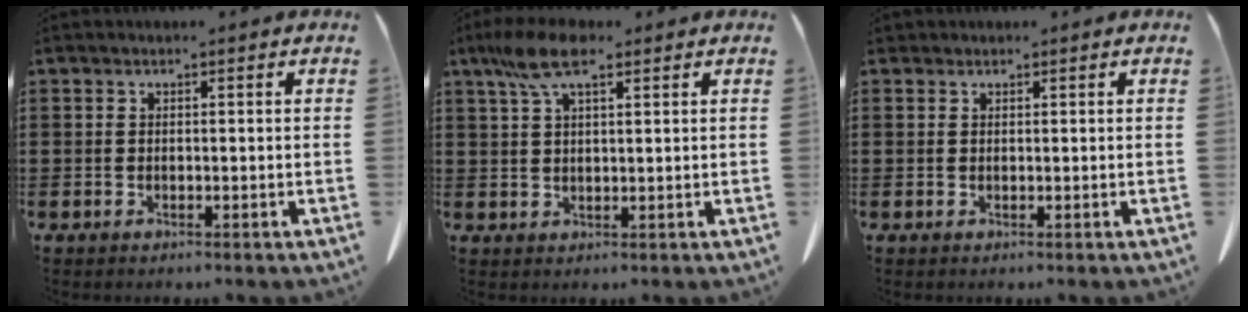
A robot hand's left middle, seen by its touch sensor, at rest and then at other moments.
{"total": 6.9, "force": [3.8, 2.0, 5.4], "torque": [-0.119, 0.004, 0.066]}
{"total": 0.6, "force": [0.5, 0.2, 0.1], "torque": [-0.003, 0.000, 0.011]}